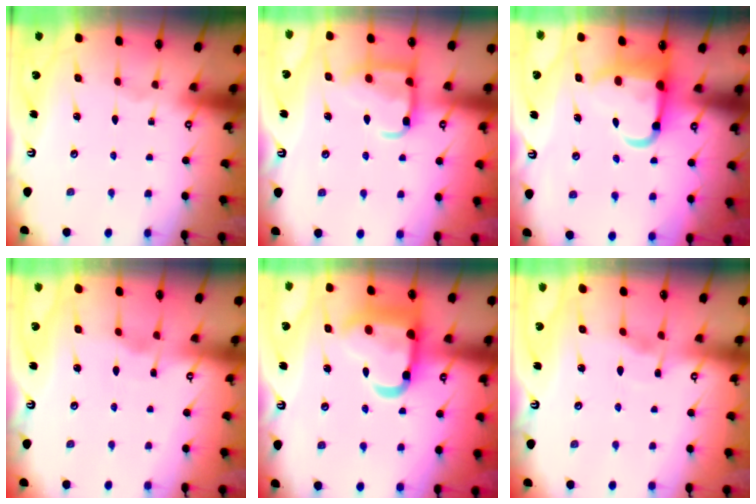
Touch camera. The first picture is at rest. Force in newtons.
{"total": 14.2, "press": 14.1, "slide": 1.4}
{"total": 8.5, "press": 8.2, "slide": 2.0}
{"total": 2.6, "press": 2.6, "slide": 0.3}
{"total": 18.0, "press": 17.9, "slide": 1.7}
{"total": 2.7, "press": 2.7, "slide": 0.3}